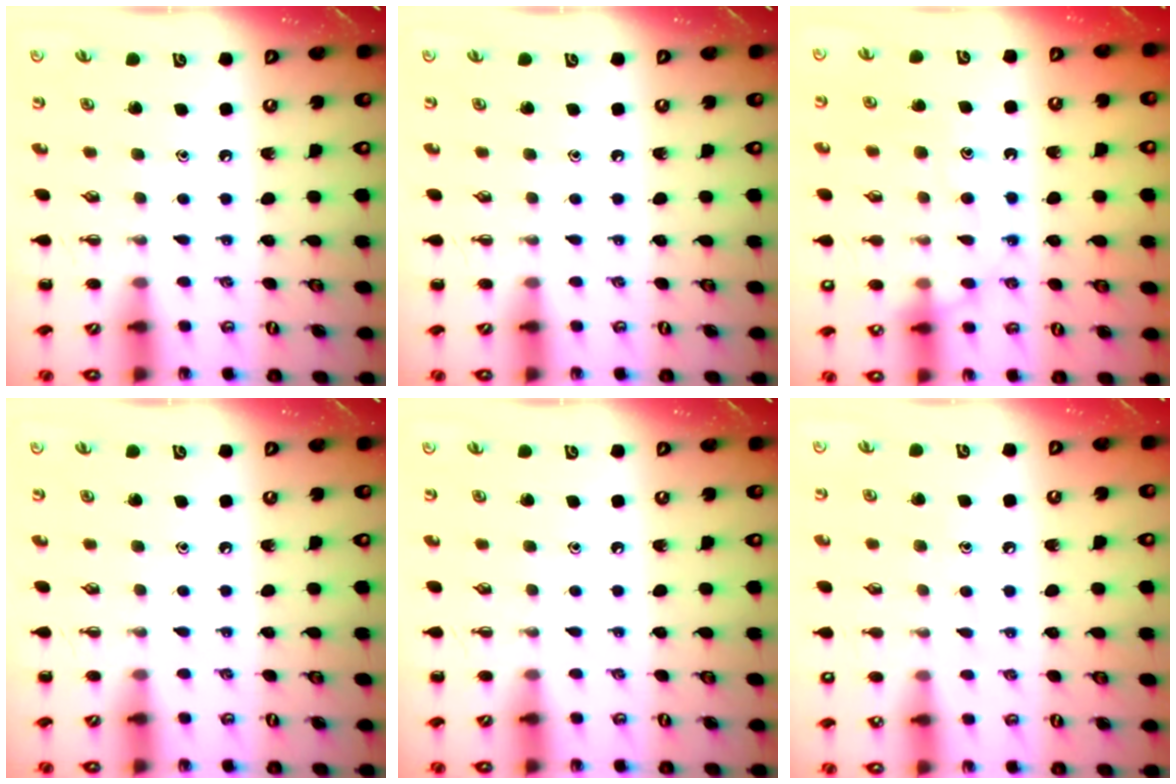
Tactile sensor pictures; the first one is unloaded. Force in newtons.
{"total": 0.0}
{"total": 14.4, "press": 14.3, "slide": 0.8}
{"total": 0.0}
{"total": 0.0}
{"total": 7.7, "press": 7.5, "slide": 1.7}